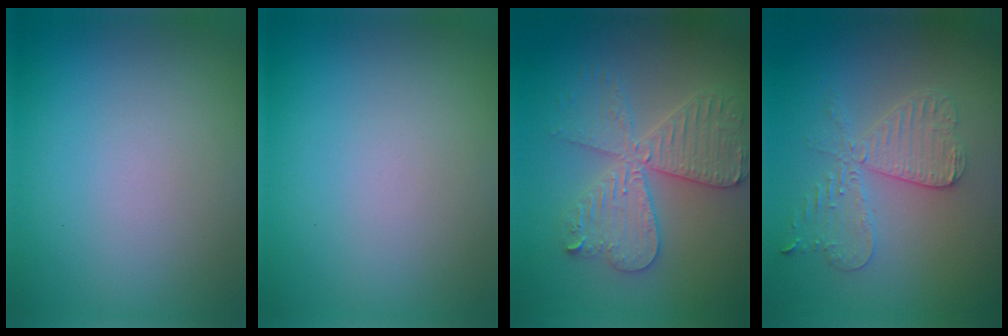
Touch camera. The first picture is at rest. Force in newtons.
{"total": 0.0}
{"total": 5.7, "press": 5.6, "slide": 0.7}
{"total": 4.3, "press": 3.7, "slide": 2.2}